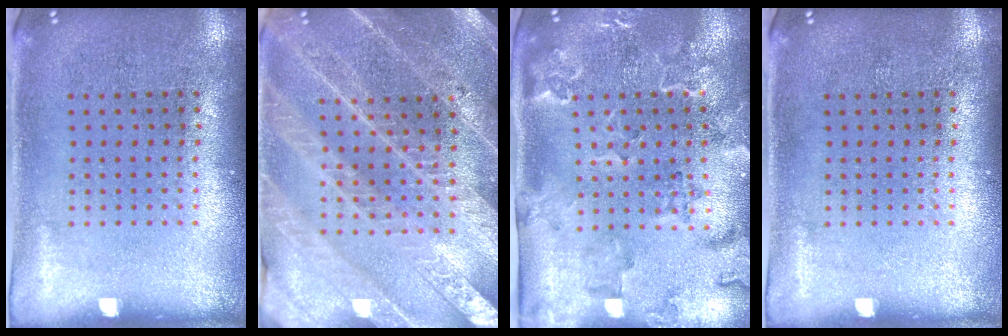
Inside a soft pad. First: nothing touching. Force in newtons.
{"total": 3.7, "press": 3.5, "slide": 1.4}
{"total": 2.2, "press": 2.2, "slide": 0.6}
{"total": 0.0}